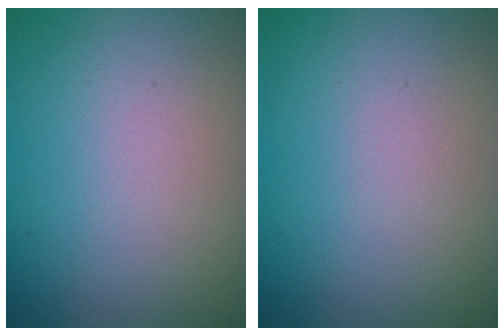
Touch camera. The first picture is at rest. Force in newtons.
{"total": 0.0}